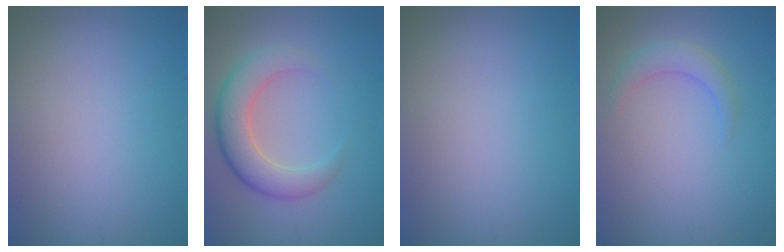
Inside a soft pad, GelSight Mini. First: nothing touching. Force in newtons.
{"total": 5.1, "press": 5.1, "slide": 0.2}
{"total": 0.0}
{"total": 2.0, "press": 2.0, "slide": 0.1}